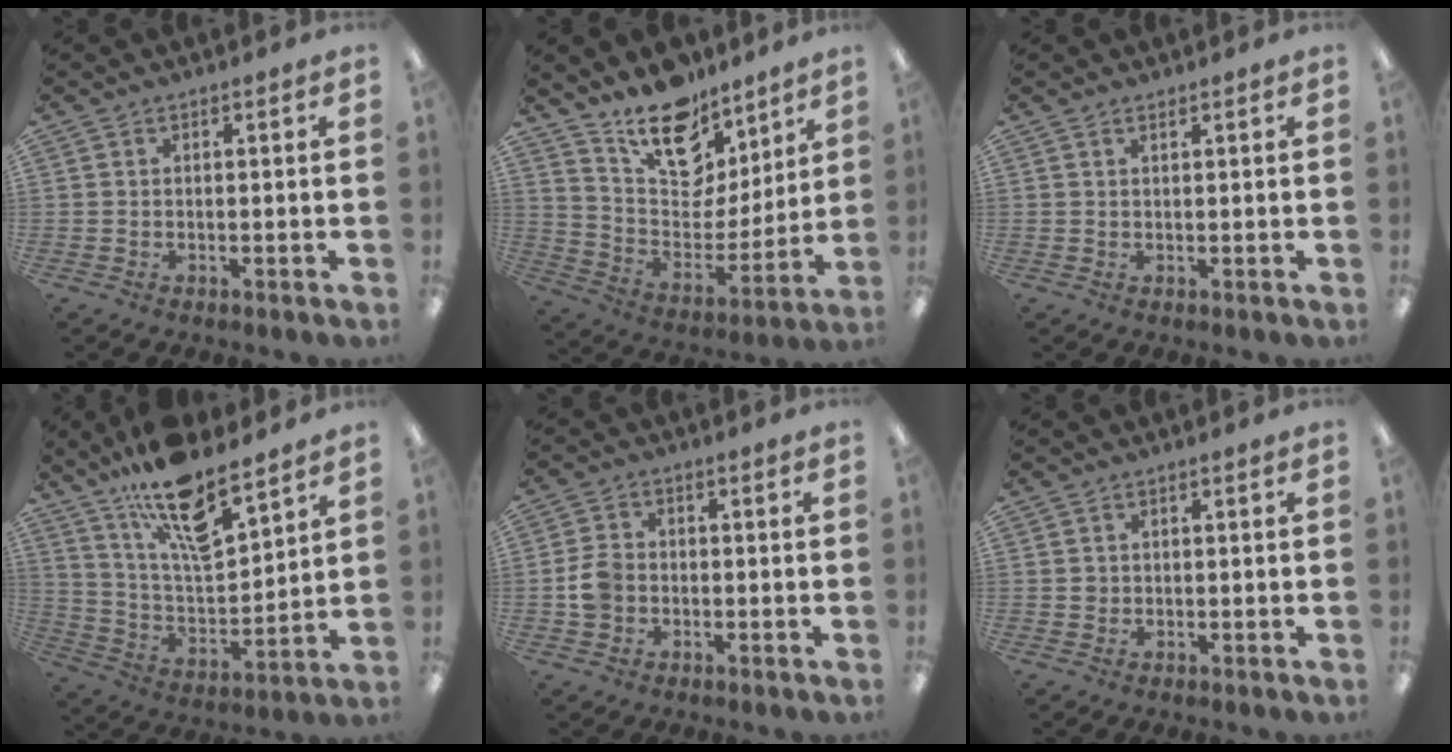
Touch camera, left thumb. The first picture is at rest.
{"total": 17.5, "force": [13.1, 9.6, 6.6], "torque": [-0.110, -0.094, 0.240]}
{"total": 0.8, "force": [0.7, 0.3, 0.2], "torque": [-0.004, 0.000, 0.014]}
{"total": 17.9, "force": [13.2, 6.1, 10.4], "torque": [-0.178, -0.083, 0.227]}
{"total": 5.5, "force": [-0.9, 4.6, 2.9], "torque": [-0.057, 0.010, -0.015]}
{"total": 1.1, "force": [0.2, 1.1, 0.1], "torque": [-0.004, 0.007, 0.001]}